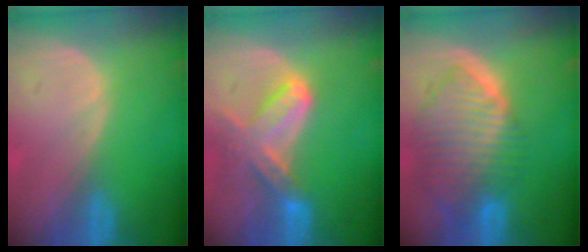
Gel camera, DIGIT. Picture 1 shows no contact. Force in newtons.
{"total": 7.1, "press": 6.6, "slide": 2.8}
{"total": 10.0, "press": 8.6, "slide": 5.1}